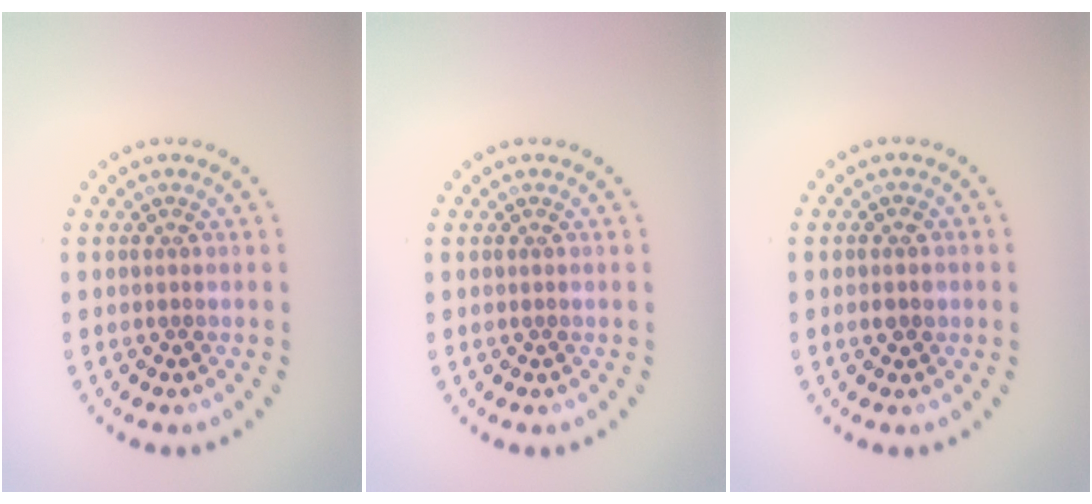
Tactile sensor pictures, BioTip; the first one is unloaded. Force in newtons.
{"total": 0.0}
{"total": 1.3, "press": 1.3, "slide": 0.1}